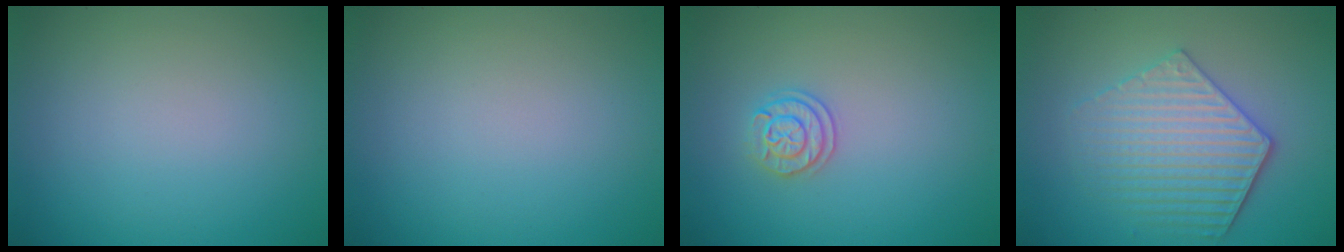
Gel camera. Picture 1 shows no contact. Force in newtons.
{"total": 0.0}
{"total": 1.9, "press": 1.8, "slide": 0.5}
{"total": 4.6, "press": 4.0, "slide": 2.2}